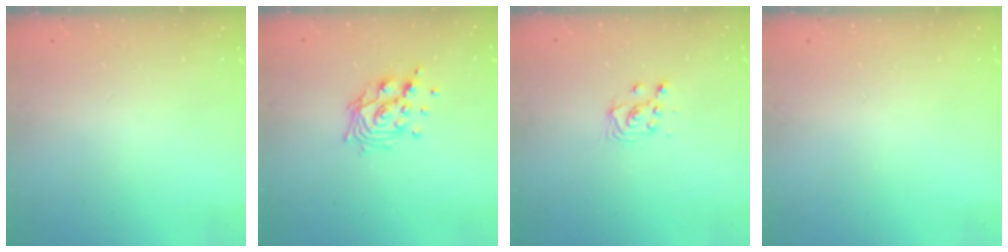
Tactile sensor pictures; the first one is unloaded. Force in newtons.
{"total": 11.1, "press": 10.9, "slide": 1.6}
{"total": 3.8, "press": 3.7, "slide": 0.4}
{"total": 0.0}